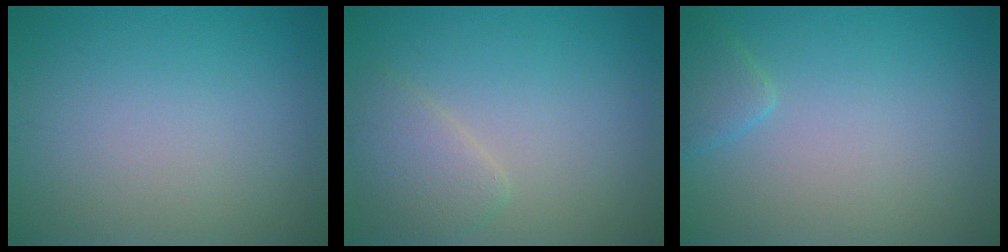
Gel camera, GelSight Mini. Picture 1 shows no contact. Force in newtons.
{"total": 2.5, "press": 2.5, "slide": 0.1}
{"total": 1.7, "press": 1.7, "slide": 0.2}